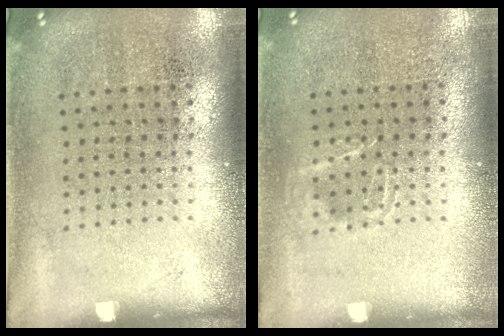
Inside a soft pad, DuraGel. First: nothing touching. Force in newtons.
{"total": 1.1, "press": 1.0, "slide": 0.3}